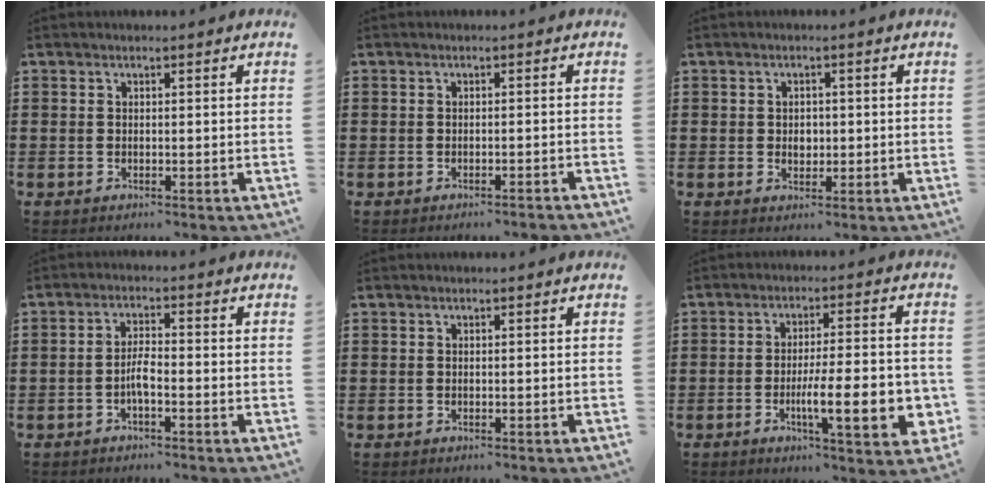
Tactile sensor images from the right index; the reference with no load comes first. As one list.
[{"total": 0.9, "force": [-0.8, -0.1, 0.3], "torque": [-0.007, 0.000, -0.016]}, {"total": 1.8, "force": [0.0, 1.2, 1.3], "torque": [-0.020, 0.000, -0.002]}, {"total": 3.0, "force": [-1.2, 0.5, 2.7], "torque": [-0.058, -0.003, -0.023]}, {"total": 0.0}, {"total": 11.5, "force": [-2.9, 2.5, 10.8], "torque": [-0.170, -0.012, -0.049]}]